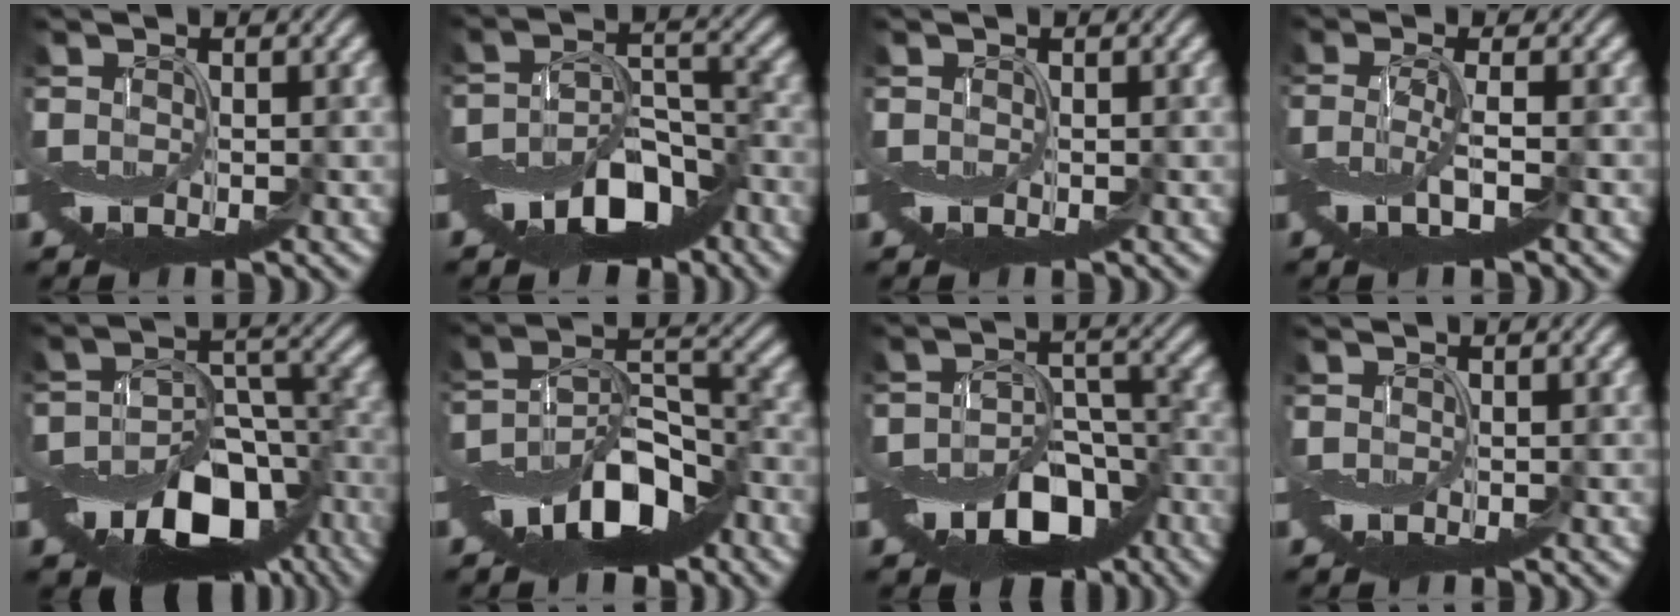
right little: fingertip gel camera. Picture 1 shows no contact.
{"total": 8.2, "force": [-5.3, 3.7, 5.1], "torque": [-0.078, -0.005, -0.093]}
{"total": 0.0}
{"total": 3.2, "force": [-0.9, 0.5, 3.0], "torque": [-0.068, 0.001, -0.019]}
{"total": 12.0, "force": [-7.6, 6.3, 6.9], "torque": [-0.120, -0.001, -0.116]}
{"total": 9.9, "force": [-5.9, 4.2, 6.8], "torque": [-0.112, 0.006, -0.111]}
{"total": 9.0, "force": [-6.2, 4.4, 4.9], "torque": [-0.070, 0.000, -0.101]}
{"total": 0.0}